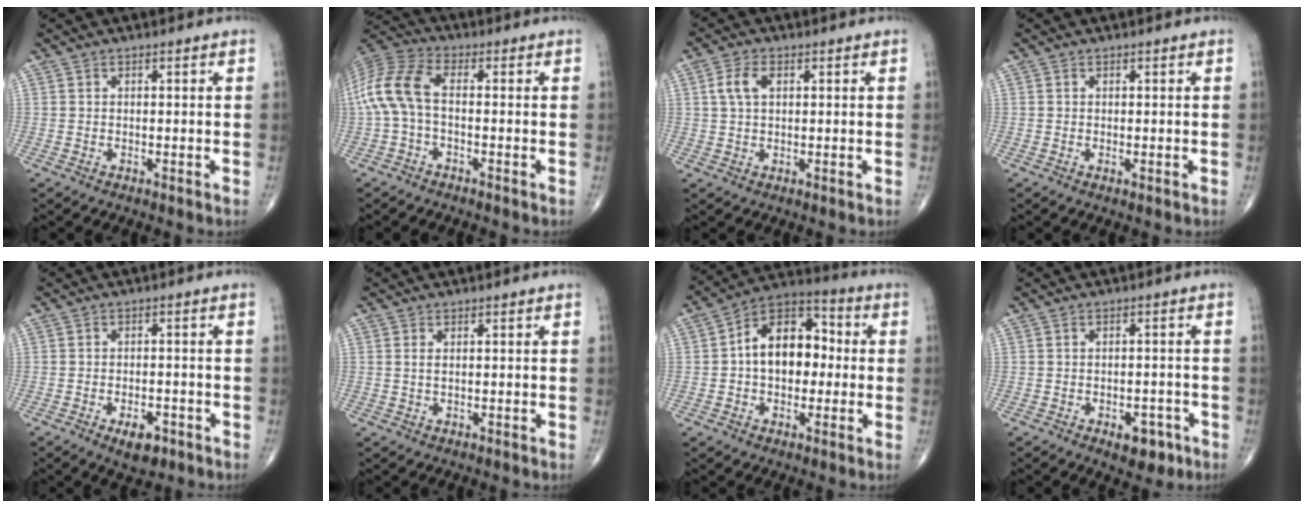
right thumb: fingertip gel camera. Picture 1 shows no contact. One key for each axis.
{"total": 10.1, "fx": -0.8, "fy": 5.0, "fz": 8.8, "tx": -0.204, "ty": 0.031, "tz": -0.024}
{"total": 4.4, "fx": 1.2, "fy": 2.6, "fz": 3.3, "tx": -0.071, "ty": 0.006, "tz": 0.022}
{"total": 0.5, "fx": -0.1, "fy": 0.1, "fz": 0.5, "tx": -0.009, "ty": -0.003, "tz": -0.002}
{"total": 4.8, "fx": -2.6, "fy": 2.3, "fz": 3.2, "tx": -0.039, "ty": 0.008, "tz": -0.035}
{"total": 1.0, "fx": 0.3, "fy": 0.4, "fz": 0.9, "tx": -0.021, "ty": 0.002, "tz": 0.007}
{"total": 13.9, "fx": 0.4, "fy": 9.2, "fz": 10.4, "tx": -0.129, "ty": 0.036, "tz": -0.006}
{"total": 5.1, "fx": -2.6, "fy": 2.8, "fz": 3.3, "tx": -0.022, "ty": 0.012, "tz": -0.029}